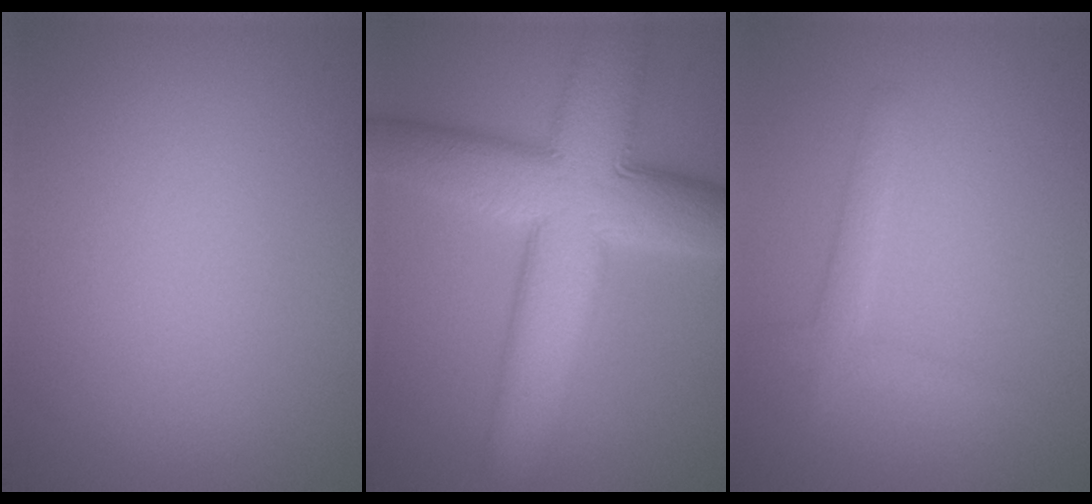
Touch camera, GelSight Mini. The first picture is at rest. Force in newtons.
{"total": 11.4, "press": 11.4, "slide": 0.1}
{"total": 1.8, "press": 1.7, "slide": 0.1}